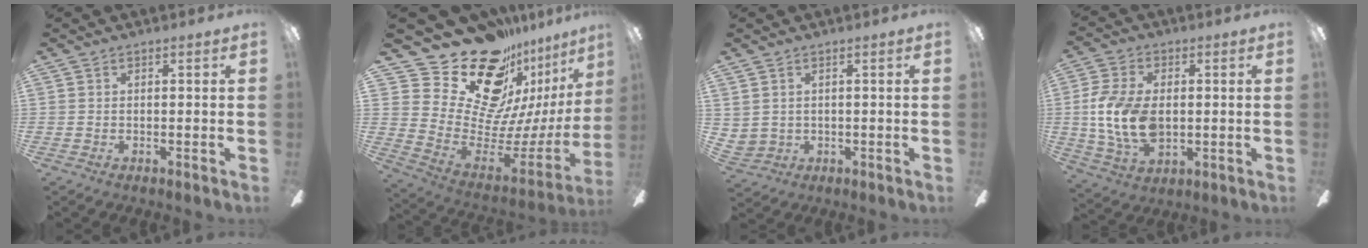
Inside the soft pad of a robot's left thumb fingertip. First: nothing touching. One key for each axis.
{"total": 26.7, "fx": 19.2, "fy": 13.7, "fz": 12.5, "tx": -0.205, "ty": -0.161, "tz": 0.378}
{"total": 2.2, "fx": 1.4, "fy": 1.7, "fz": 0.2, "tx": -0.010, "ty": -0.003, "tz": 0.027}
{"total": 14.5, "fx": -0.5, "fy": 9.3, "fz": 11.1, "tx": -0.249, "ty": 0.007, "tz": -0.007}